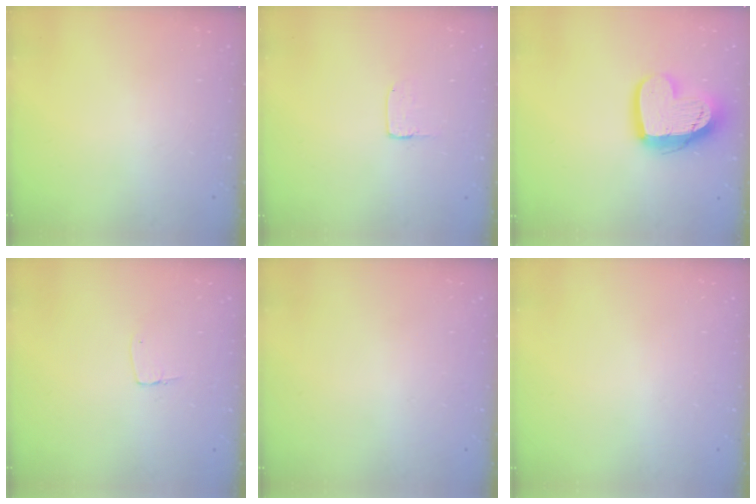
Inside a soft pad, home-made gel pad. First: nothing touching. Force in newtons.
{"total": 2.0, "press": 2.0, "slide": 0.0}
{"total": 16.7, "press": 16.6, "slide": 1.4}
{"total": 4.4, "press": 4.4, "slide": 0.3}
{"total": 0.0}
{"total": 0.0}